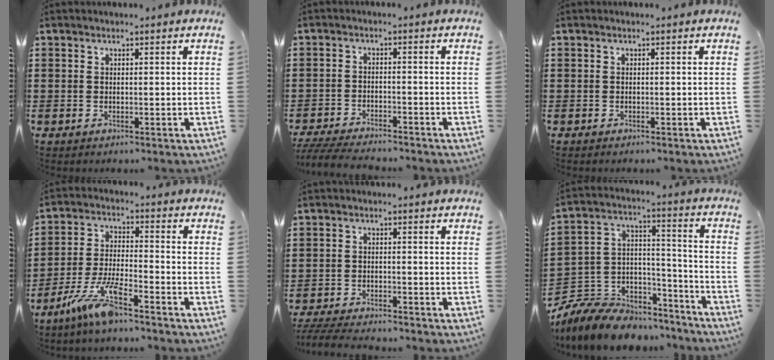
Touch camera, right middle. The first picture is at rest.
{"total": 4.8, "force": [-4.6, 0.6, 1.1], "torque": [-0.028, 0.000, -0.095]}
{"total": 0.0}
{"total": 8.6, "force": [-6.4, 1.2, 5.7], "torque": [-0.130, -0.009, -0.124]}
{"total": 4.2, "force": [-4.1, 0.5, 0.9], "torque": [-0.027, -0.003, -0.087]}
{"total": 9.2, "force": [-8.0, 4.2, 1.8], "torque": [-0.060, 0.006, -0.159]}